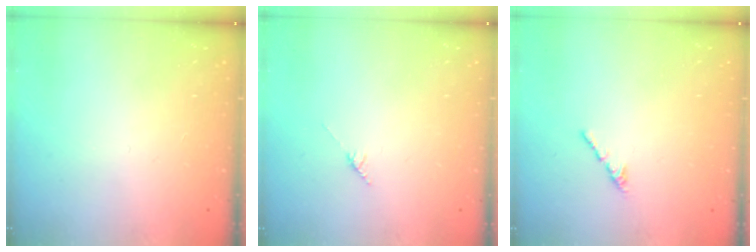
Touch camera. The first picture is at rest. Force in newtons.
{"total": 2.8, "press": 2.8, "slide": 0.4}
{"total": 0.8, "press": 0.7, "slide": 0.5}